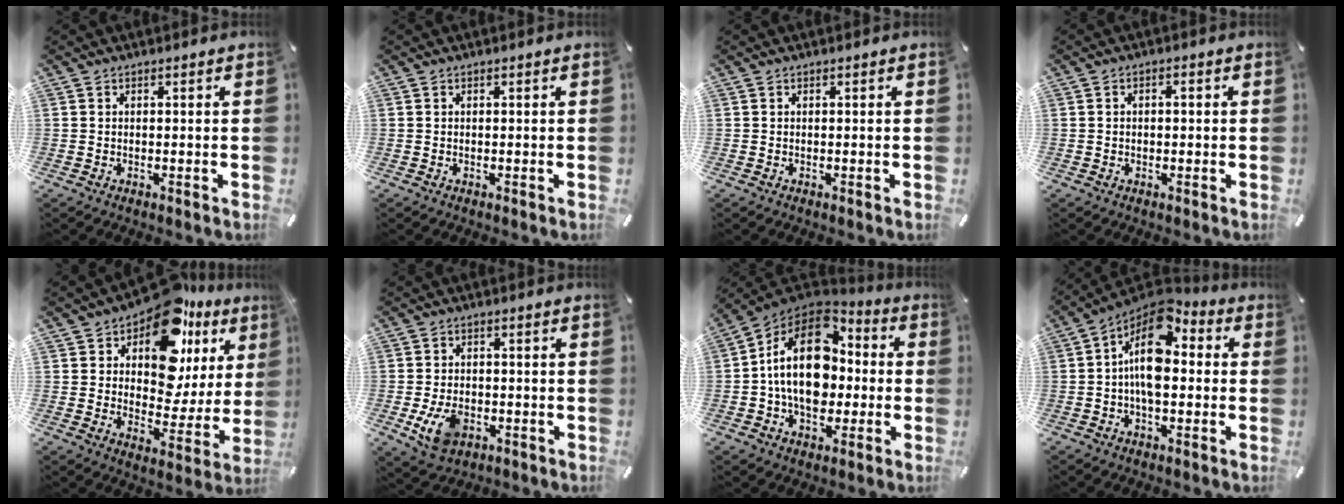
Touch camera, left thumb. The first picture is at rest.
{"total": 0.0}
{"total": 0.0}
{"total": 1.7, "force": [-0.1, 1.2, 1.2], "torque": [-0.025, 0.006, -0.005]}
{"total": 16.8, "force": [10.4, 9.2, 9.5], "torque": [-0.142, -0.085, 0.178]}
{"total": 7.6, "force": [-2.3, 5.4, 4.9], "torque": [-0.094, 0.001, -0.043]}
{"total": 19.4, "force": [0.4, 13.6, 13.9], "torque": [-0.261, 0.006, 0.006]}
{"total": 14.2, "force": [1.3, 8.2, 11.6], "torque": [-0.208, -0.019, 0.022]}